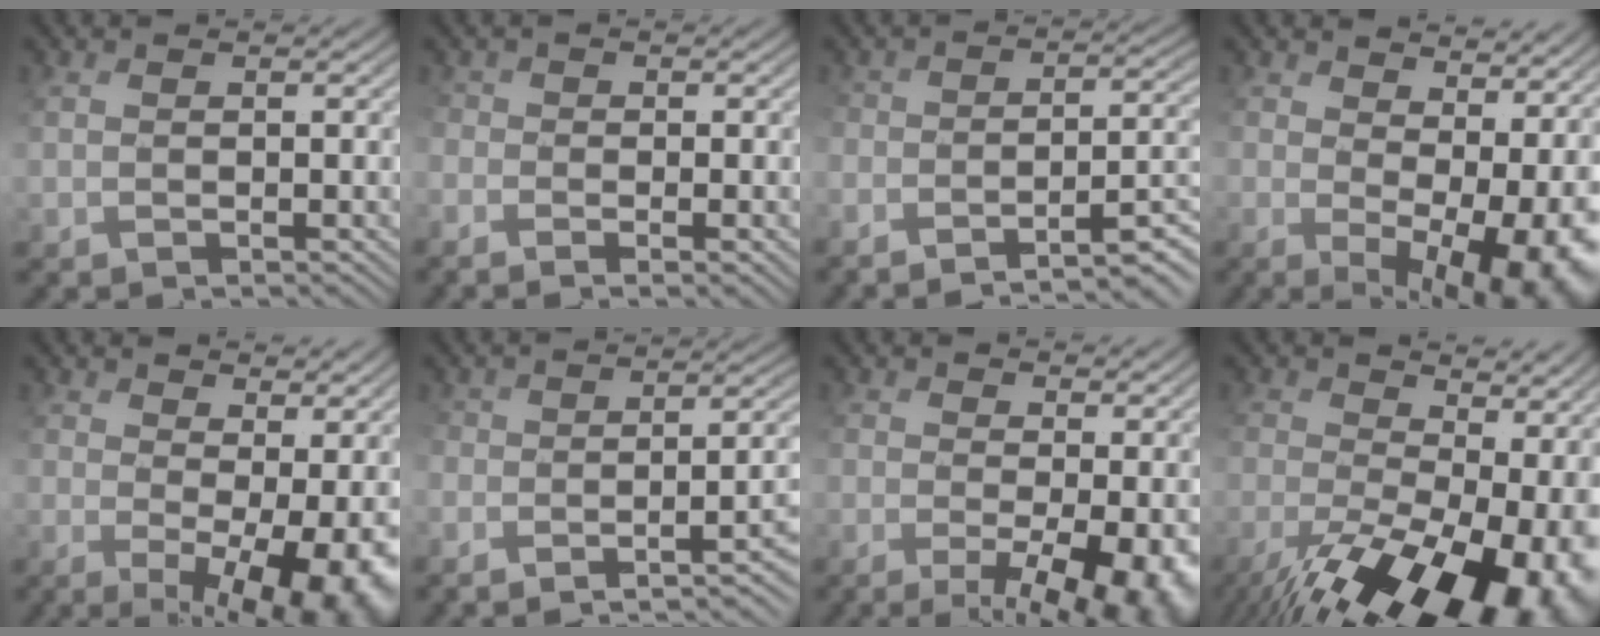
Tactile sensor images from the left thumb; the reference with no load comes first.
{"total": 3.8, "force": [-2.1, 1.9, 2.5], "torque": [-0.061, -0.015, -0.035]}
{"total": 7.9, "force": [-6.2, 1.8, 4.6], "torque": [-0.067, -0.004, -0.095]}
{"total": 11.9, "force": [2.5, 6.6, 9.6], "torque": [-0.128, -0.025, 0.068]}
{"total": 10.9, "force": [0.7, 5.0, 9.6], "torque": [-0.150, -0.020, 0.023]}
{"total": 9.0, "force": [-6.1, 2.5, 6.1], "torque": [-0.077, -0.006, -0.086]}
{"total": 9.9, "force": [-2.1, 3.6, 9.0], "torque": [-0.157, -0.012, -0.029]}
{"total": 19.1, "force": [-6.4, 10.7, 14.4], "torque": [-0.224, -0.030, -0.074]}